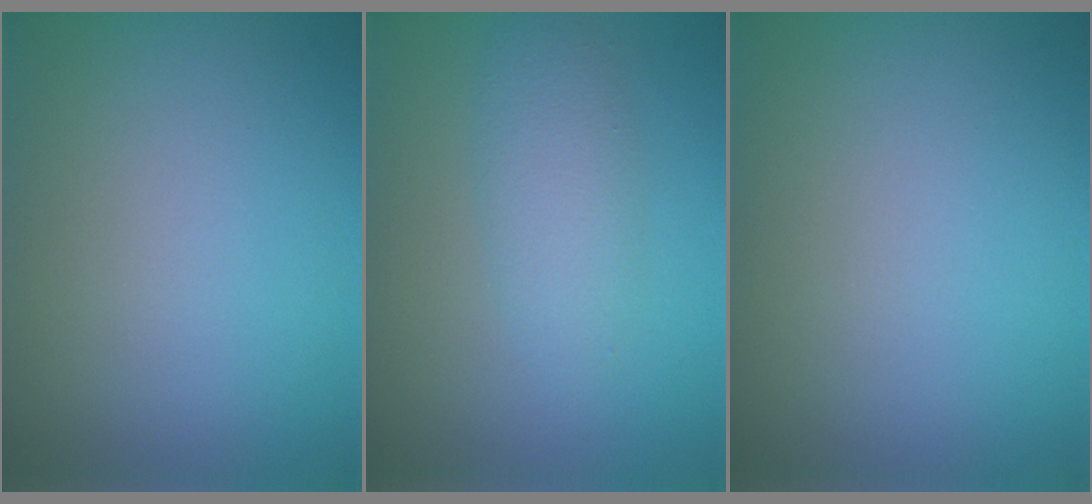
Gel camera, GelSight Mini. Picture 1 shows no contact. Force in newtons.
{"total": 2.6, "press": 2.6, "slide": 0.2}
{"total": 0.0}